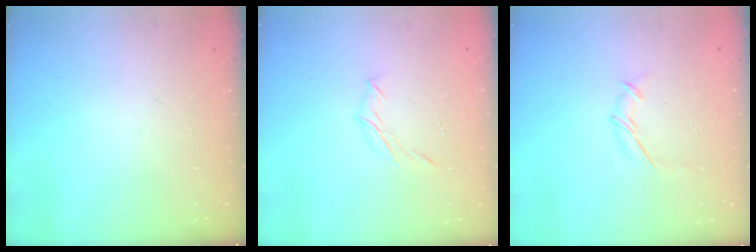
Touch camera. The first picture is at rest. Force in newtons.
{"total": 4.7, "press": 4.6, "slide": 1.0}
{"total": 5.6, "press": 5.6, "slide": 0.2}